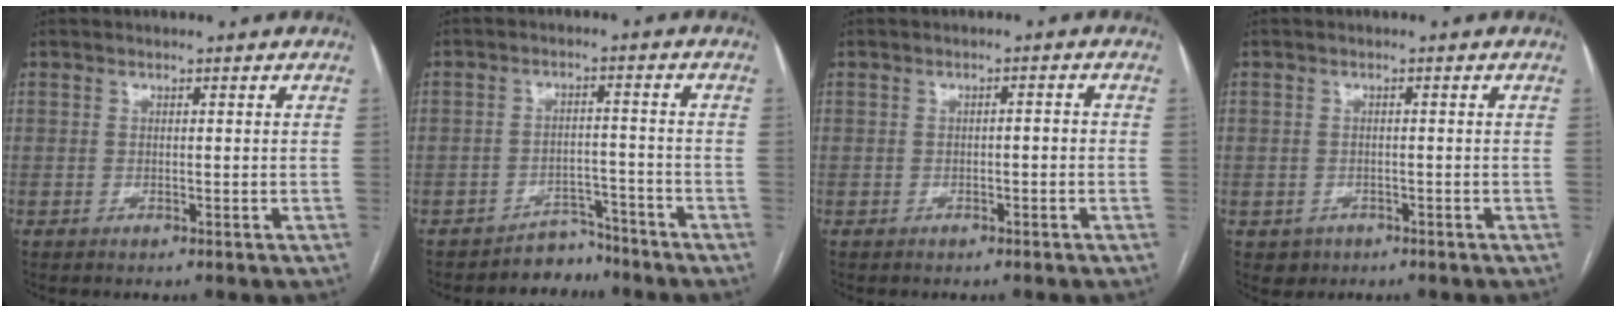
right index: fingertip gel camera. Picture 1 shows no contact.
{"total": 4.3, "force": [-3.8, 1.8, -0.8], "torque": [0.020, 0.021, -0.057]}
{"total": 1.3, "force": [-0.3, 0.4, 1.2], "torque": [-0.017, 0.008, -0.003]}
{"total": 2.5, "force": [-1.1, 2.2, 0.2], "torque": [0.005, 0.007, -0.012]}